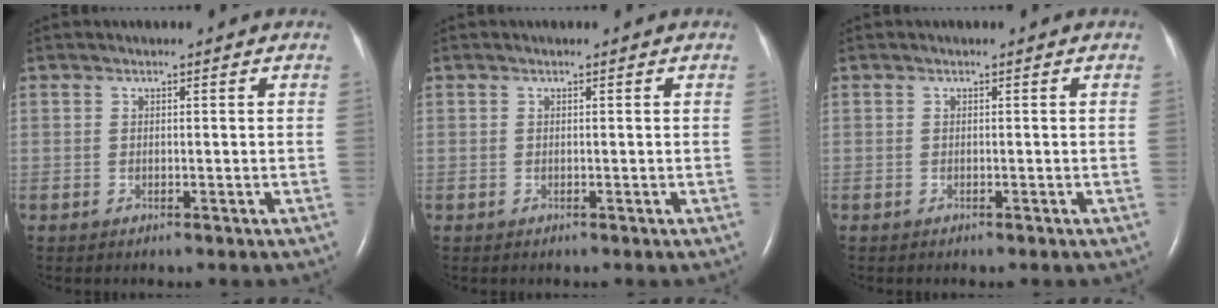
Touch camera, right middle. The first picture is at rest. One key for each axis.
{"total": 0.0}
{"total": 0.0}